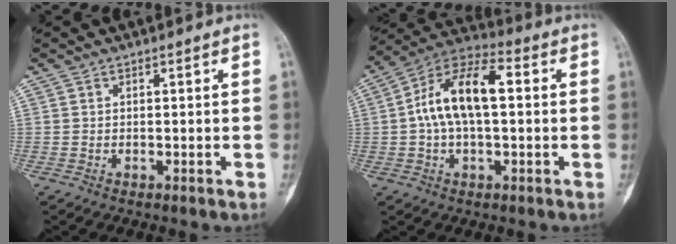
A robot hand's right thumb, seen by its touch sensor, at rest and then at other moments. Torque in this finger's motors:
{"motor_torque": [0.18, 0.23, 1.09, -0.45, 0.18]}